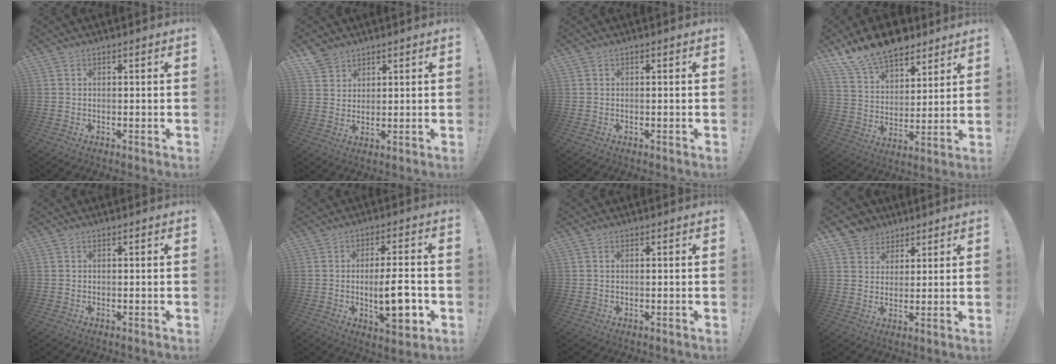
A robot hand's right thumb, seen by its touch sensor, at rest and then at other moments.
{"total": 5.1, "force": [4.0, 3.0, 0.6], "torque": [-0.012, -0.024, 0.078]}
{"total": 0.0}
{"total": 14.6, "force": [11.9, 6.9, 4.9], "torque": [-0.101, -0.086, 0.221]}
{"total": 0.0}
{"total": 12.8, "force": [-2.2, 3.6, 12.0], "torque": [-0.180, -0.002, -0.041]}
{"total": 0.5, "force": [0.2, 0.1, 0.5], "torque": [-0.012, 0.002, 0.004]}
{"total": 5.7, "force": [3.5, 4.5, 0.1], "torque": [0.001, -0.031, 0.069]}